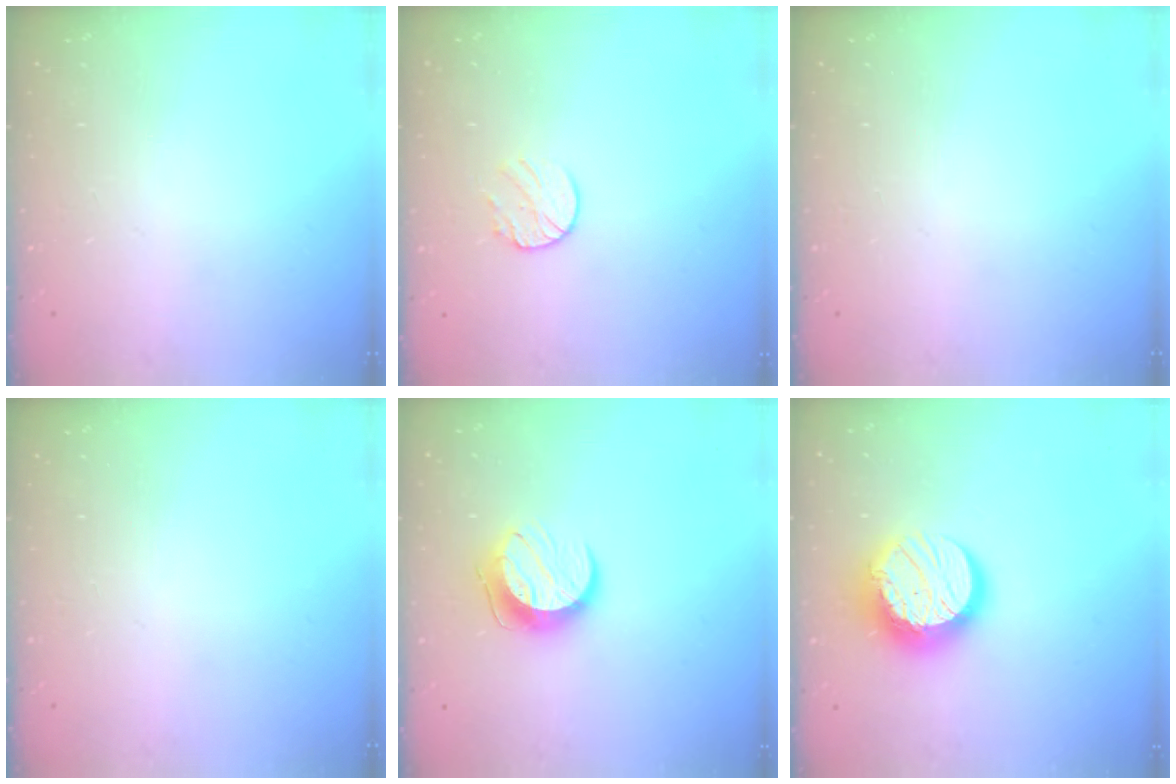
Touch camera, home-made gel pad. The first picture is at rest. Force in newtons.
{"total": 8.0, "press": 8.0, "slide": 0.8}
{"total": 0.0}
{"total": 0.0}
{"total": 10.1, "press": 10.1, "slide": 0.5}
{"total": 13.4, "press": 13.4, "slide": 0.9}